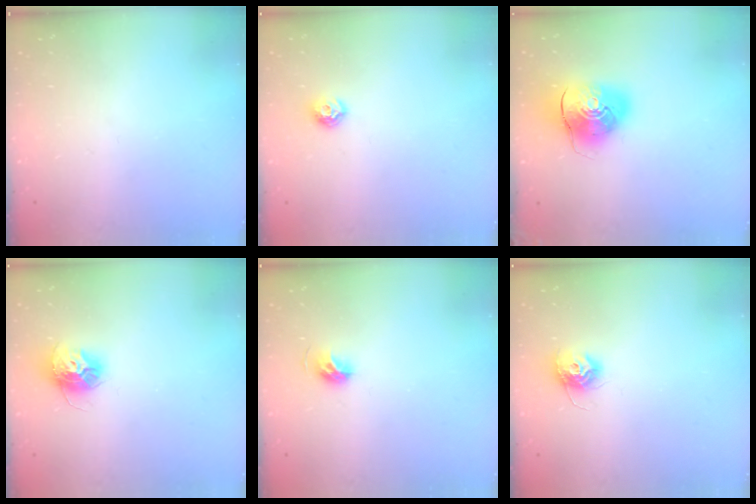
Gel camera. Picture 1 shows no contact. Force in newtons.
{"total": 7.1, "press": 7.1, "slide": 0.8}
{"total": 11.1, "press": 11.0, "slide": 2.0}
{"total": 11.3, "press": 11.3, "slide": 0.9}
{"total": 6.6, "press": 6.5, "slide": 1.2}
{"total": 9.7, "press": 9.7, "slide": 0.2}